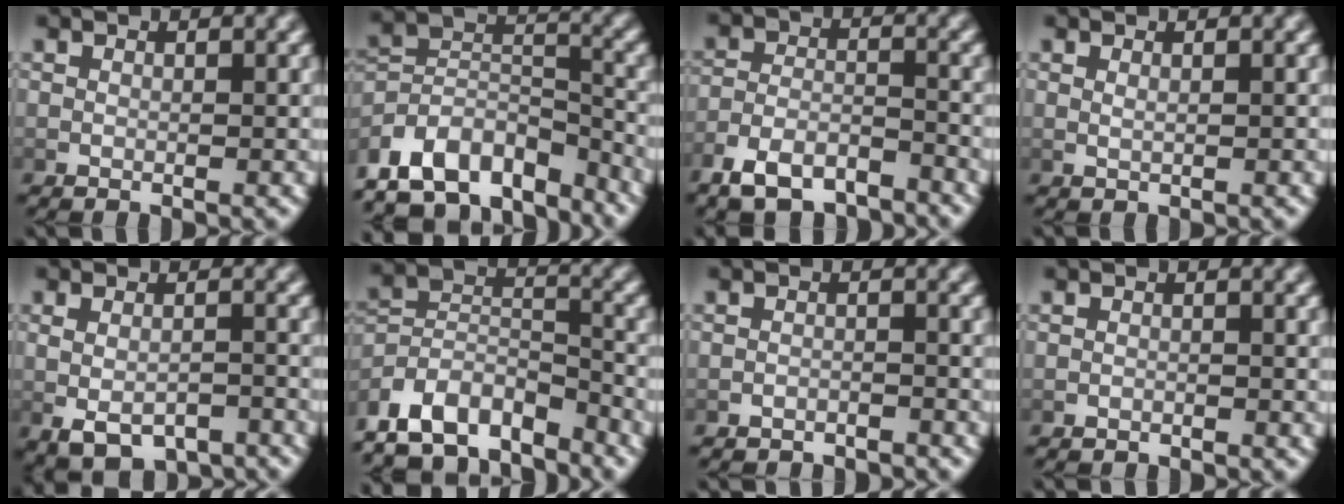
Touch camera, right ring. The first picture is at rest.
{"total": 12.9, "force": [-7.9, 8.3, 5.9], "torque": [-0.121, -0.070, -0.107]}
{"total": 4.9, "force": [-4.1, 1.9, 1.8], "torque": [-0.023, -0.006, -0.071]}
{"total": 0.5, "force": [0.3, -0.1, 0.4], "torque": [-0.010, -0.006, 0.011]}
{"total": 4.7, "force": [-3.0, 2.5, 2.6], "torque": [-0.052, -0.025, -0.032]}
{"total": 12.1, "force": [-8.2, 7.7, 4.6], "torque": [-0.107, -0.068, -0.116]}
{"total": 2.7, "force": [-2.7, 0.3, -0.1], "torque": [0.001, -0.006, -0.044]}
{"total": 1.0, "force": [-1.0, 0.0, 0.0], "torque": [-0.006, -0.005, -0.013]}